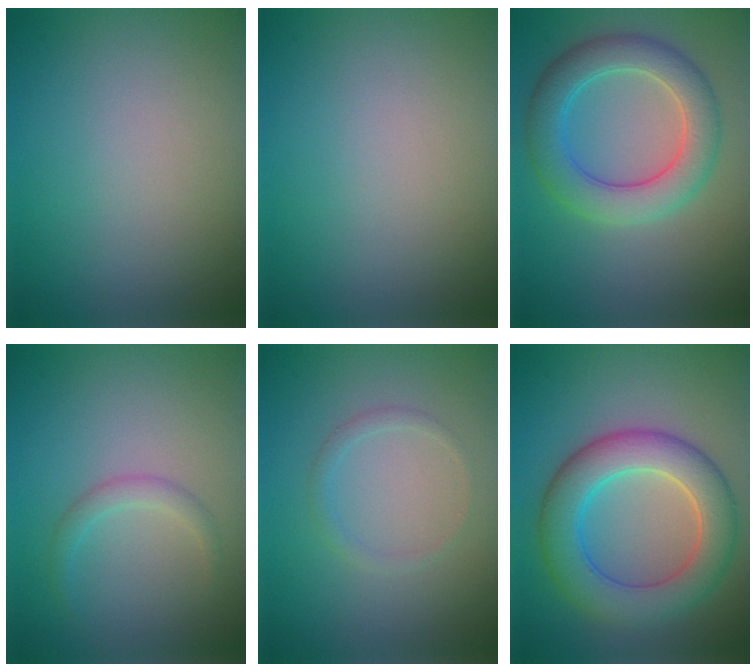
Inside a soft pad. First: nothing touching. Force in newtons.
{"total": 0.0}
{"total": 5.8, "press": 5.8, "slide": 0.2}
{"total": 1.4, "press": 1.4, "slide": 0.0}
{"total": 1.1, "press": 1.1, "slide": 0.1}
{"total": 7.2, "press": 7.2, "slide": 0.3}